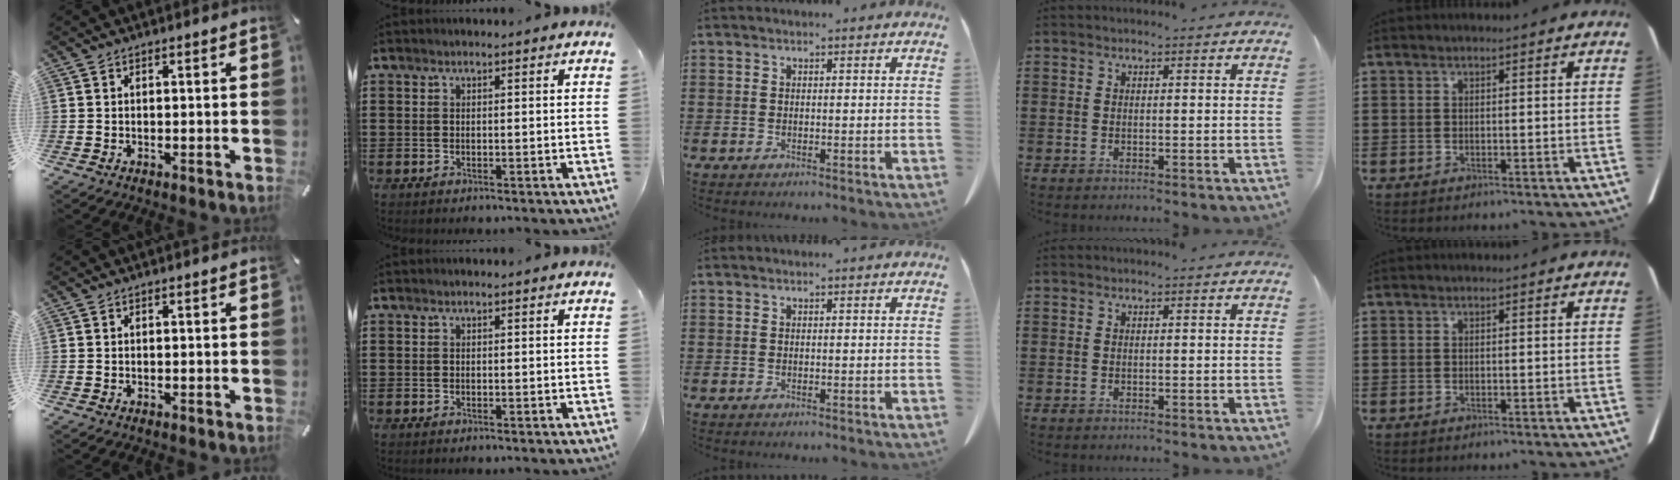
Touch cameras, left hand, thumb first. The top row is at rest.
{}